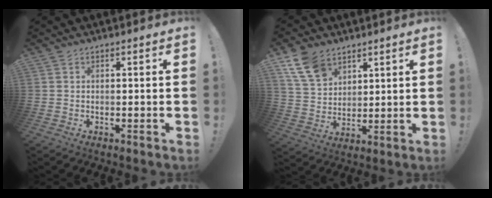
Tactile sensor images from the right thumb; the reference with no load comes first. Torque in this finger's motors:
{"motor_torque": [-0.41, 0.45, -0.22, 0.39, 0.00]}